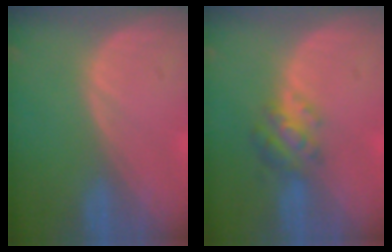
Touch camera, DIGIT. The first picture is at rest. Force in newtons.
{"total": 4.8, "press": 4.5, "slide": 1.6}